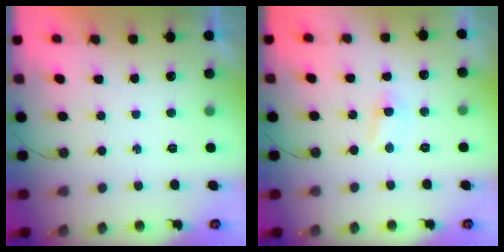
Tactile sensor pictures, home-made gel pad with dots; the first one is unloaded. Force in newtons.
{"total": 4.1, "press": 4.1, "slide": 0.4}